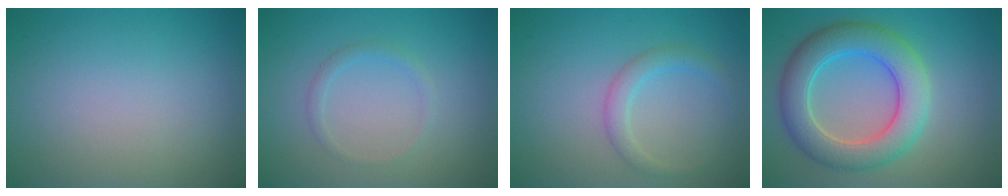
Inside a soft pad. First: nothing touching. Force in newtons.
{"total": 1.1, "press": 1.1, "slide": 0.1}
{"total": 1.9, "press": 1.9, "slide": 0.2}
{"total": 7.0, "press": 7.0, "slide": 0.6}